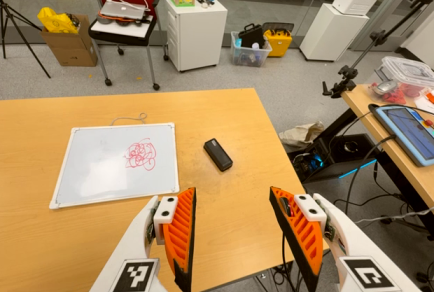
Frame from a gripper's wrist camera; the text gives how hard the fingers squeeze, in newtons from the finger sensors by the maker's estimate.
{"total": 0.0}